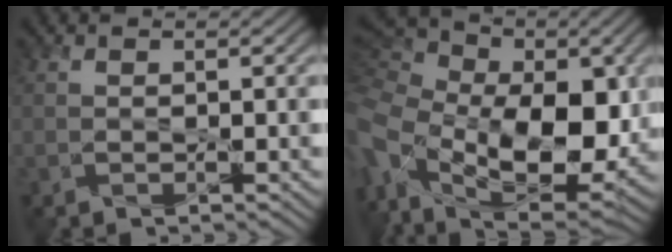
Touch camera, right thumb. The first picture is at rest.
{"total": 19.7, "force": [-1.8, 13.4, 14.3], "torque": [-0.312, -0.046, 0.015]}